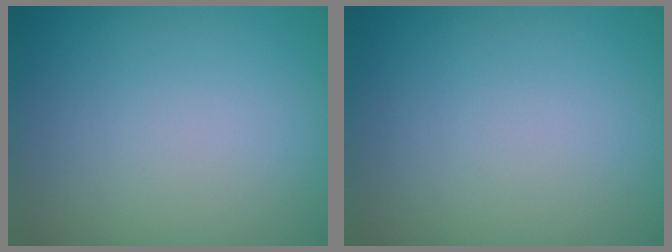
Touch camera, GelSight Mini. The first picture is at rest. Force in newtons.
{"total": 0.0}